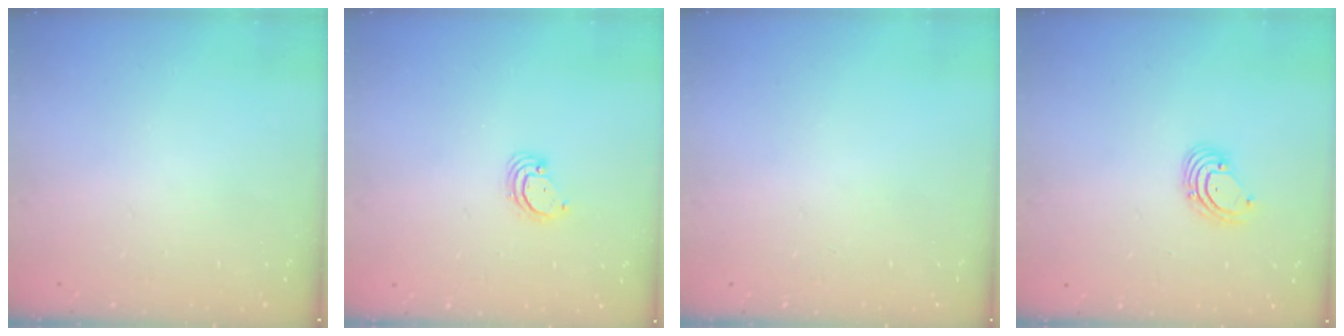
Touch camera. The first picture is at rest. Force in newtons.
{"total": 2.9, "press": 2.9, "slide": 0.3}
{"total": 0.0}
{"total": 2.6, "press": 2.6, "slide": 0.1}